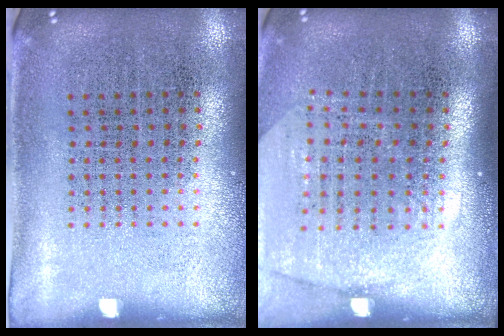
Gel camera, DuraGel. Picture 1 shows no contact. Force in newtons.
{"total": 1.8, "press": 1.5, "slide": 0.9}